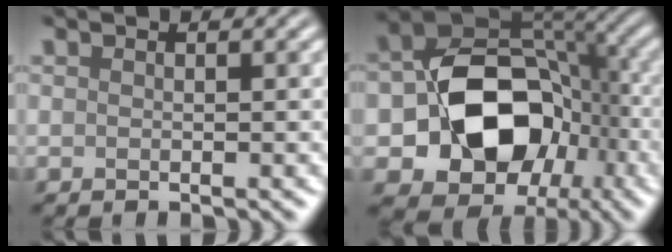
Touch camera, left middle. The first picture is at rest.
{"total": 11.8, "force": [-2.6, 8.9, 7.2], "torque": [-0.107, -0.009, -0.039]}